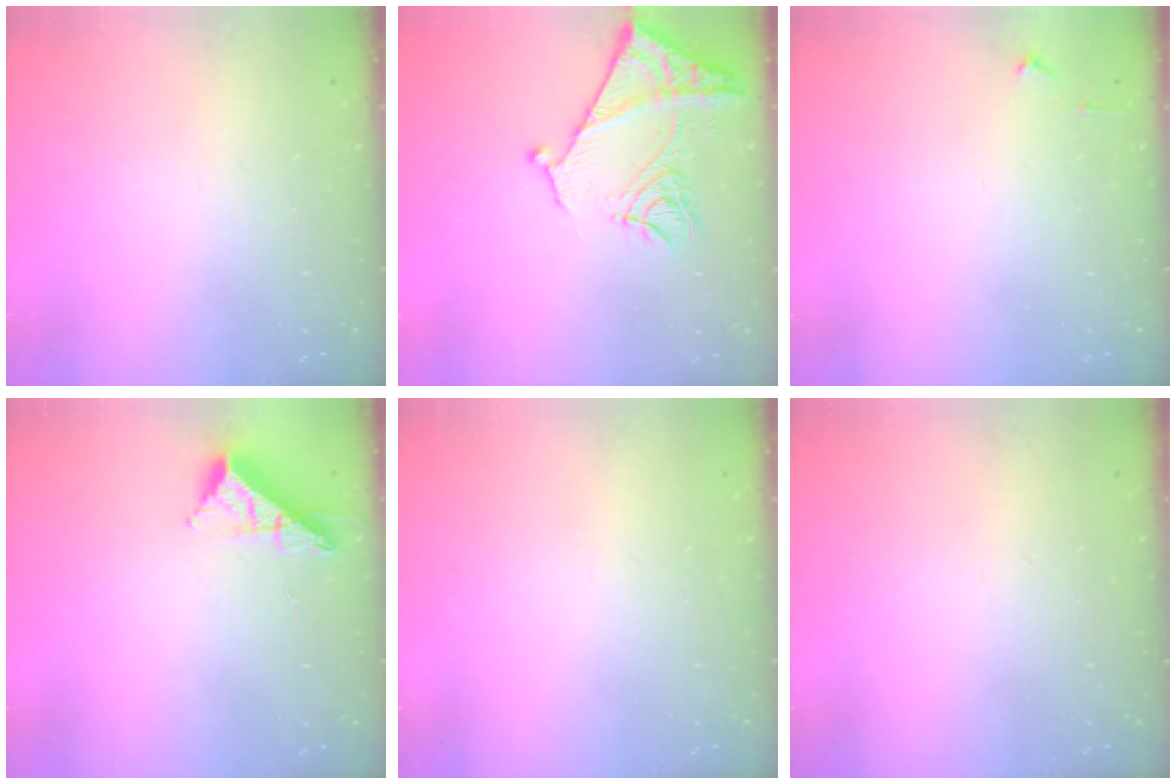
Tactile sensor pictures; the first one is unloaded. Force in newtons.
{"total": 11.9, "press": 11.8, "slide": 1.4}
{"total": 3.0, "press": 3.0, "slide": 0.4}
{"total": 8.9, "press": 8.9, "slide": 0.3}
{"total": 0.0}
{"total": 0.0}